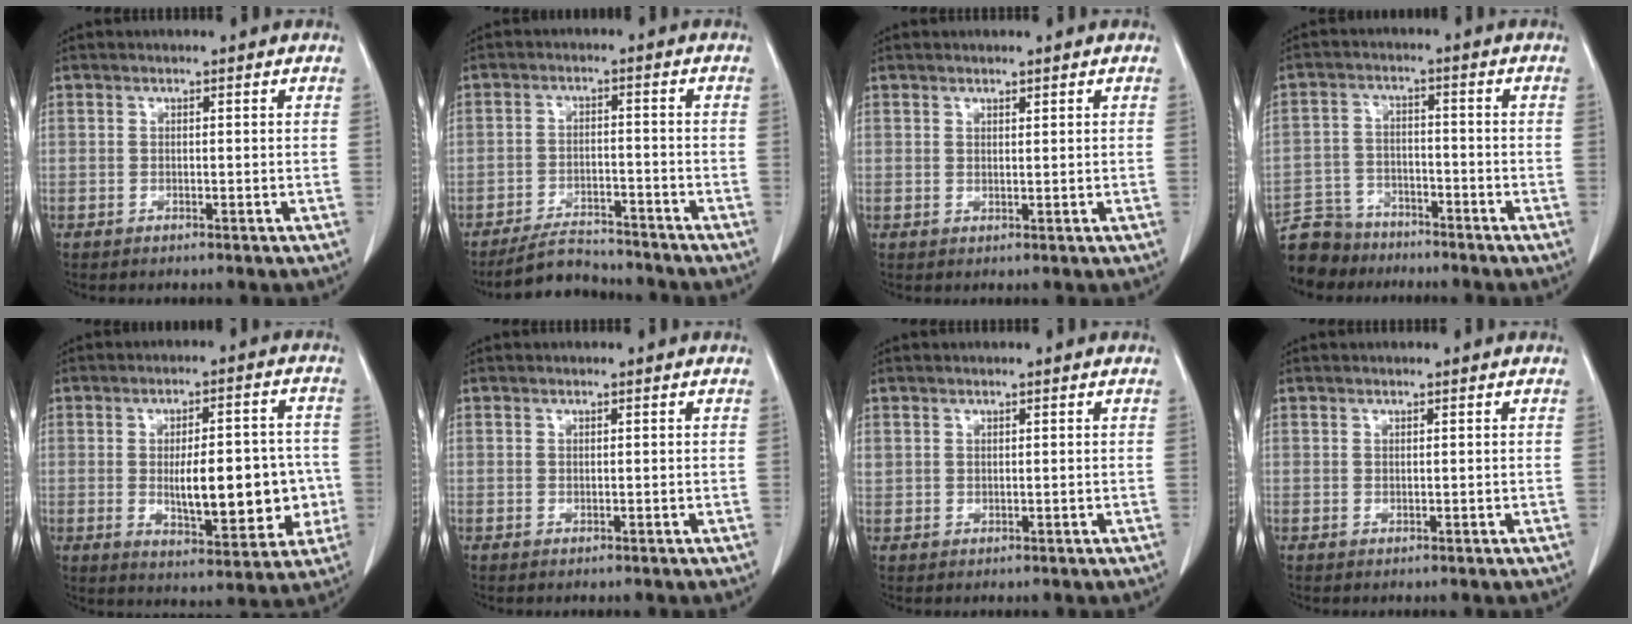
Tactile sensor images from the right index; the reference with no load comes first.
{"total": 6.8, "force": [-6.5, 1.8, 1.1], "torque": [-0.019, -0.005, -0.110]}
{"total": 0.8, "force": [0.6, 0.2, 0.3], "torque": [-0.007, -0.005, 0.011]}
{"total": 9.0, "force": [-7.9, 4.3, 0.5], "torque": [-0.017, 0.009, -0.141]}
{"total": 14.2, "force": [-1.5, 5.3, 13.1], "torque": [-0.185, 0.013, -0.009]}
{"total": 0.0}
{"total": 1.9, "force": [0.9, 1.5, 0.7], "torque": [-0.021, 0.007, 0.021]}
{"total": 0.0}